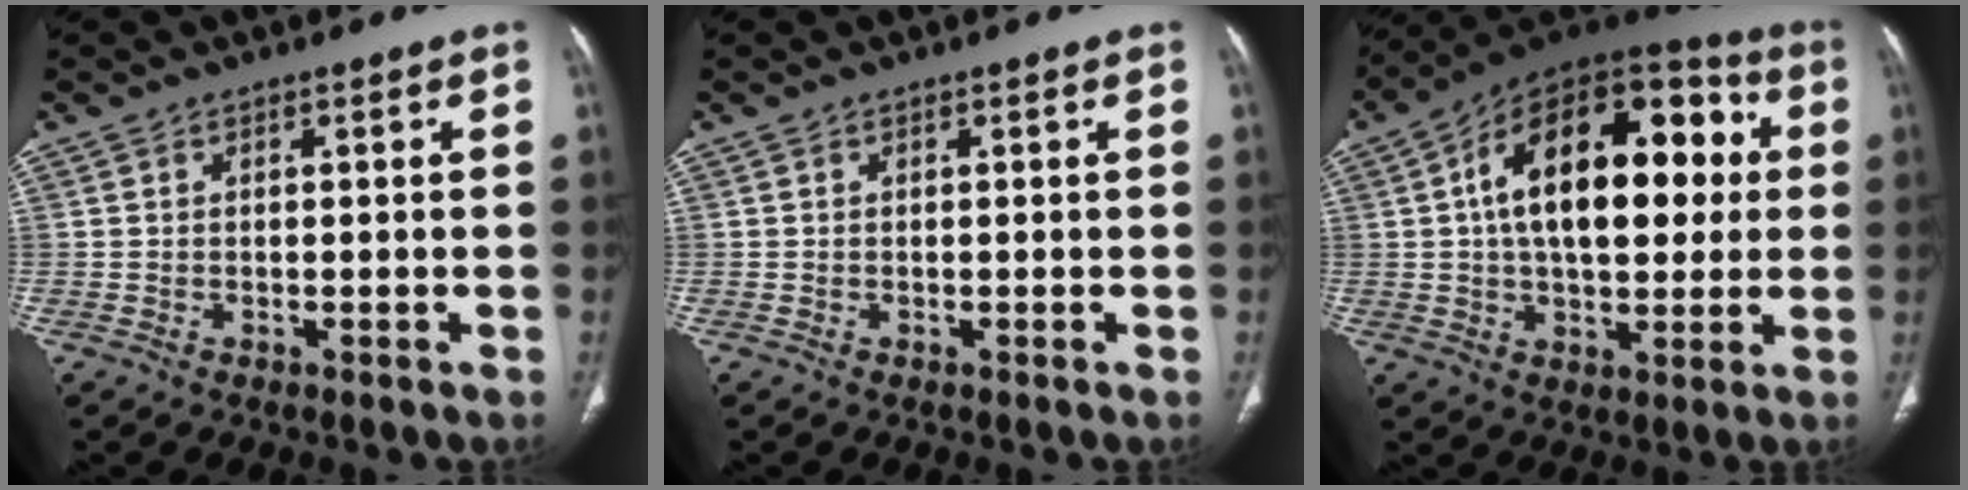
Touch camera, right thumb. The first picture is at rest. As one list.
[{"total": 0.0}, {"total": 25.2, "force": [3.8, 13.8, 20.7], "torque": [-0.296, 0.032, 0.050]}]